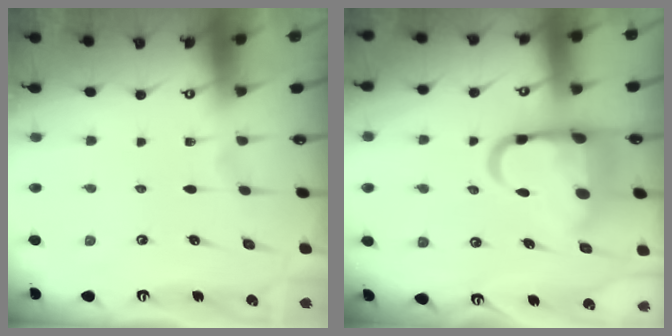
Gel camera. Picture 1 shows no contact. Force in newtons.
{"total": 14.7, "press": 14.6, "slide": 1.6}